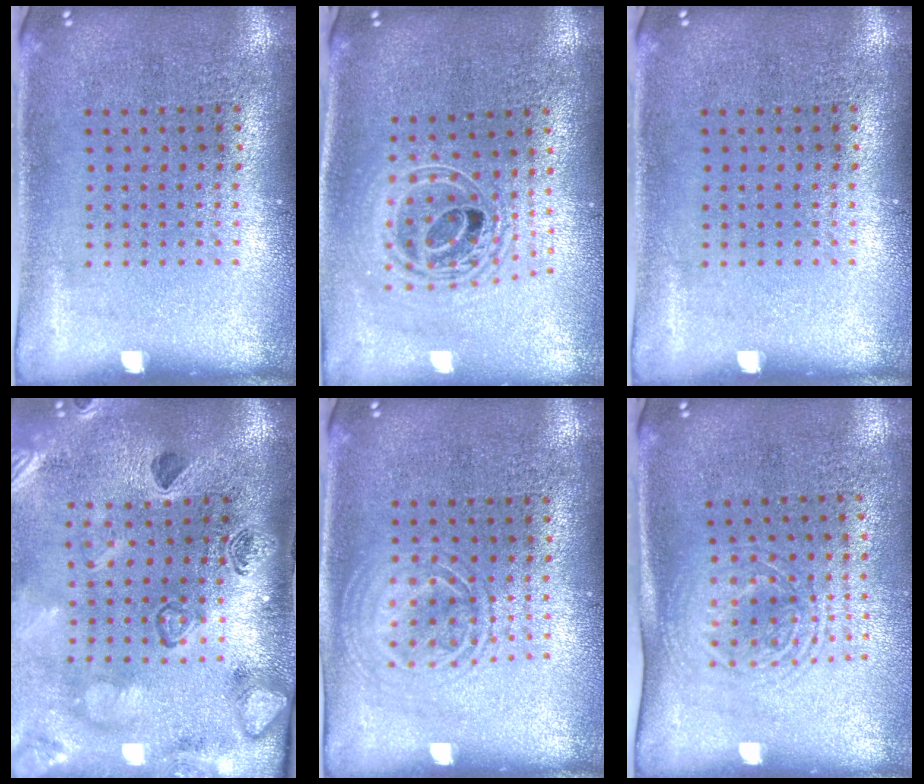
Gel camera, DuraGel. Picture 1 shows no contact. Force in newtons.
{"total": 2.1, "press": 1.6, "slide": 1.3}
{"total": 0.0}
{"total": 2.7, "press": 2.5, "slide": 1.0}
{"total": 1.2, "press": 1.2, "slide": 0.1}
{"total": 1.7, "press": 1.4, "slide": 1.1}